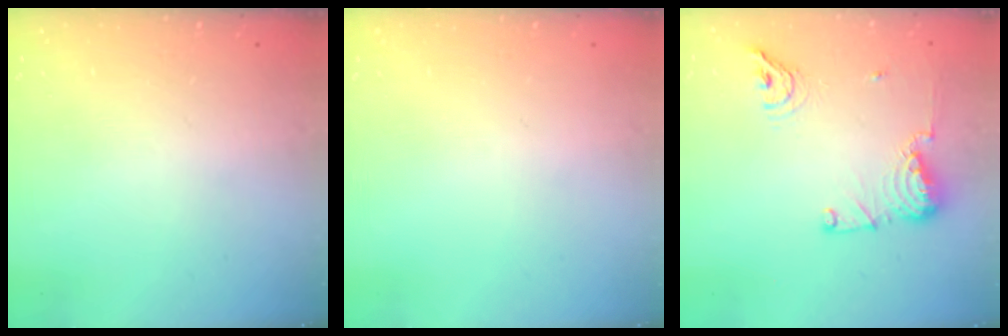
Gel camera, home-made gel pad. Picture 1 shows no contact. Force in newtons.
{"total": 0.0}
{"total": 11.6, "press": 11.5, "slide": 1.6}